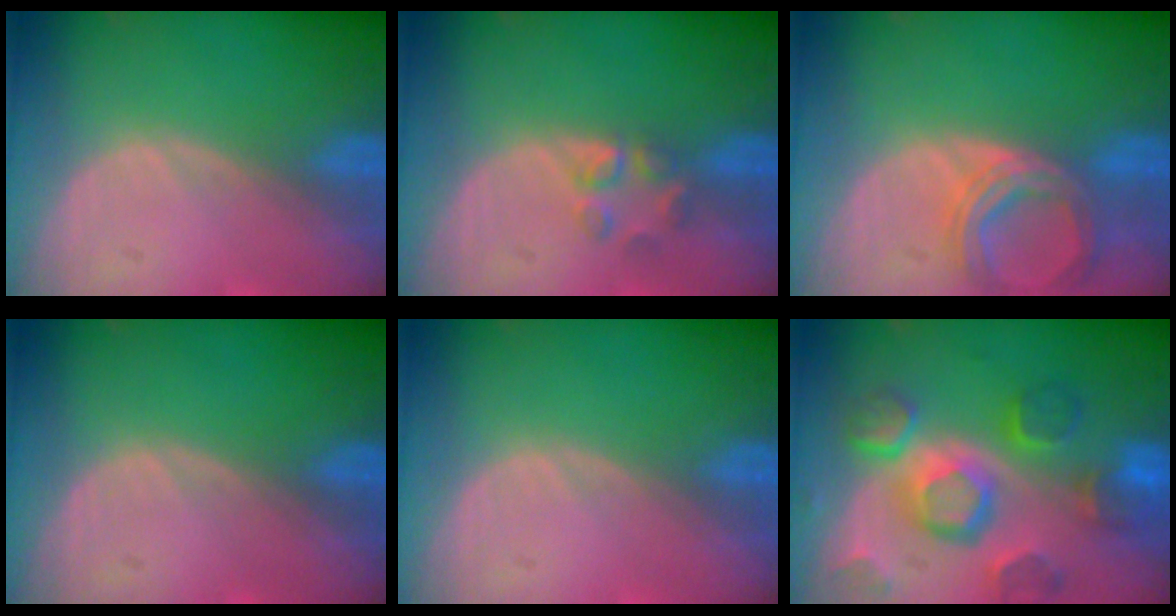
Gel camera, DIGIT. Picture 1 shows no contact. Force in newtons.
{"total": 2.9, "press": 2.9, "slide": 0.3}
{"total": 6.9, "press": 6.3, "slide": 2.8}
{"total": 0.0}
{"total": 0.0}
{"total": 12.1, "press": 10.5, "slide": 5.9}